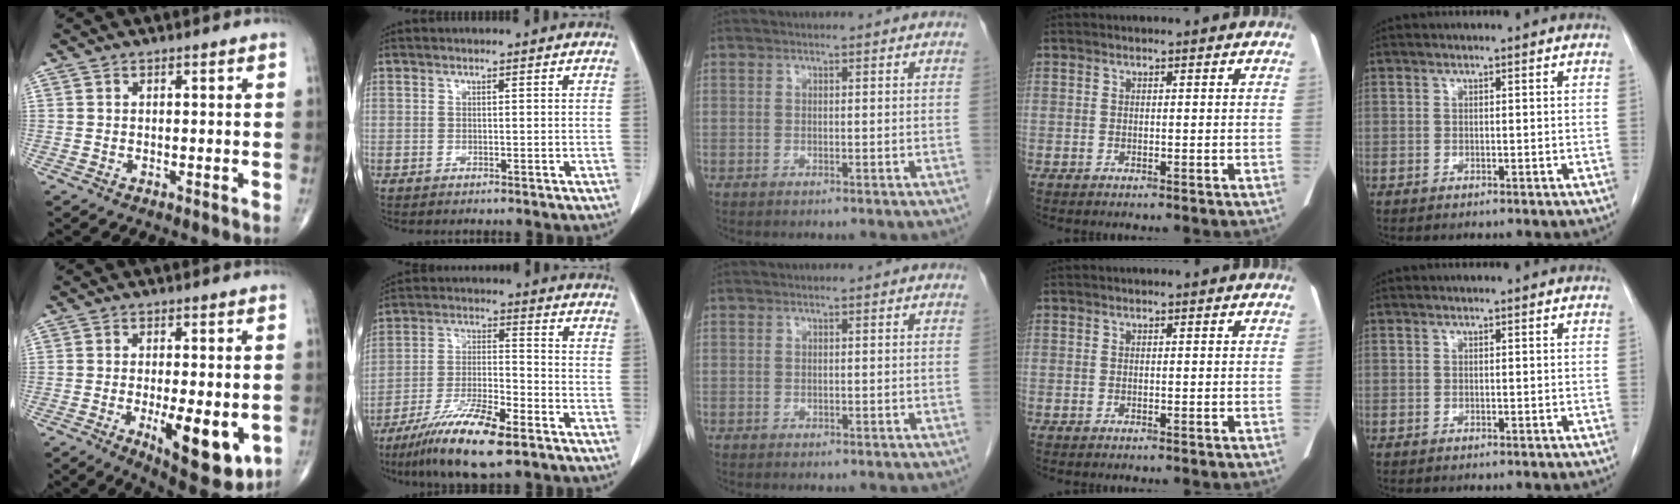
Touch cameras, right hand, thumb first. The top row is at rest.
{"thumb": {"total": 13.3, "force": [-3.4, 4.9, 11.9], "torque": [-0.158, -0.022, -0.039]}, "index": {"total": 12.2, "force": [-8.0, 1.9, 9.1], "torque": [-0.174, -0.024, -0.142]}}